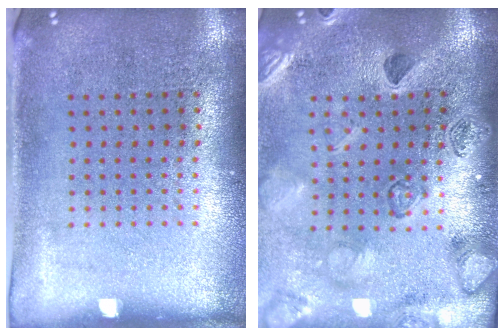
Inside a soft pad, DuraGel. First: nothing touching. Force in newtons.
{"total": 2.3, "press": 2.3, "slide": 0.2}